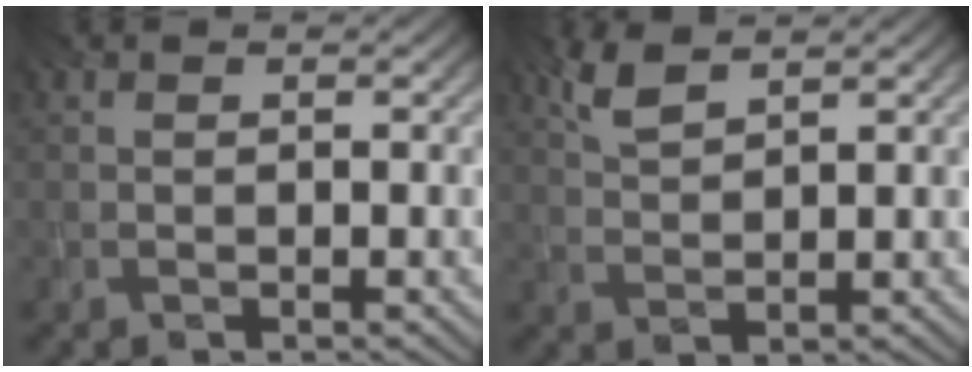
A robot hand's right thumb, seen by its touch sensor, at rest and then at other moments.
{"total": 3.4, "force": [2.5, 0.8, 2.1], "torque": [-0.057, 0.004, 0.056]}